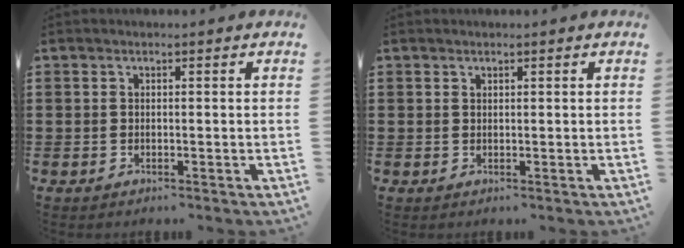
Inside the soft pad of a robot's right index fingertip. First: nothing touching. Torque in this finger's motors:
{"motor_torque": [0.16, 0.21, -0.02, -0.01]}